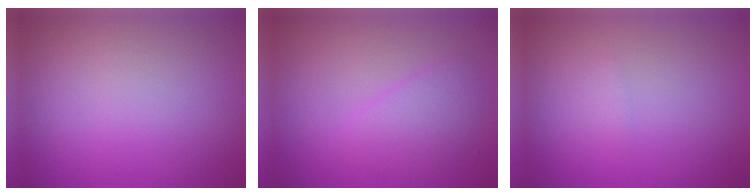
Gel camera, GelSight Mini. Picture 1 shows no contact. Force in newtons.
{"total": 2.5, "press": 2.5, "slide": 0.1}
{"total": 0.5, "press": 0.5, "slide": 0.0}